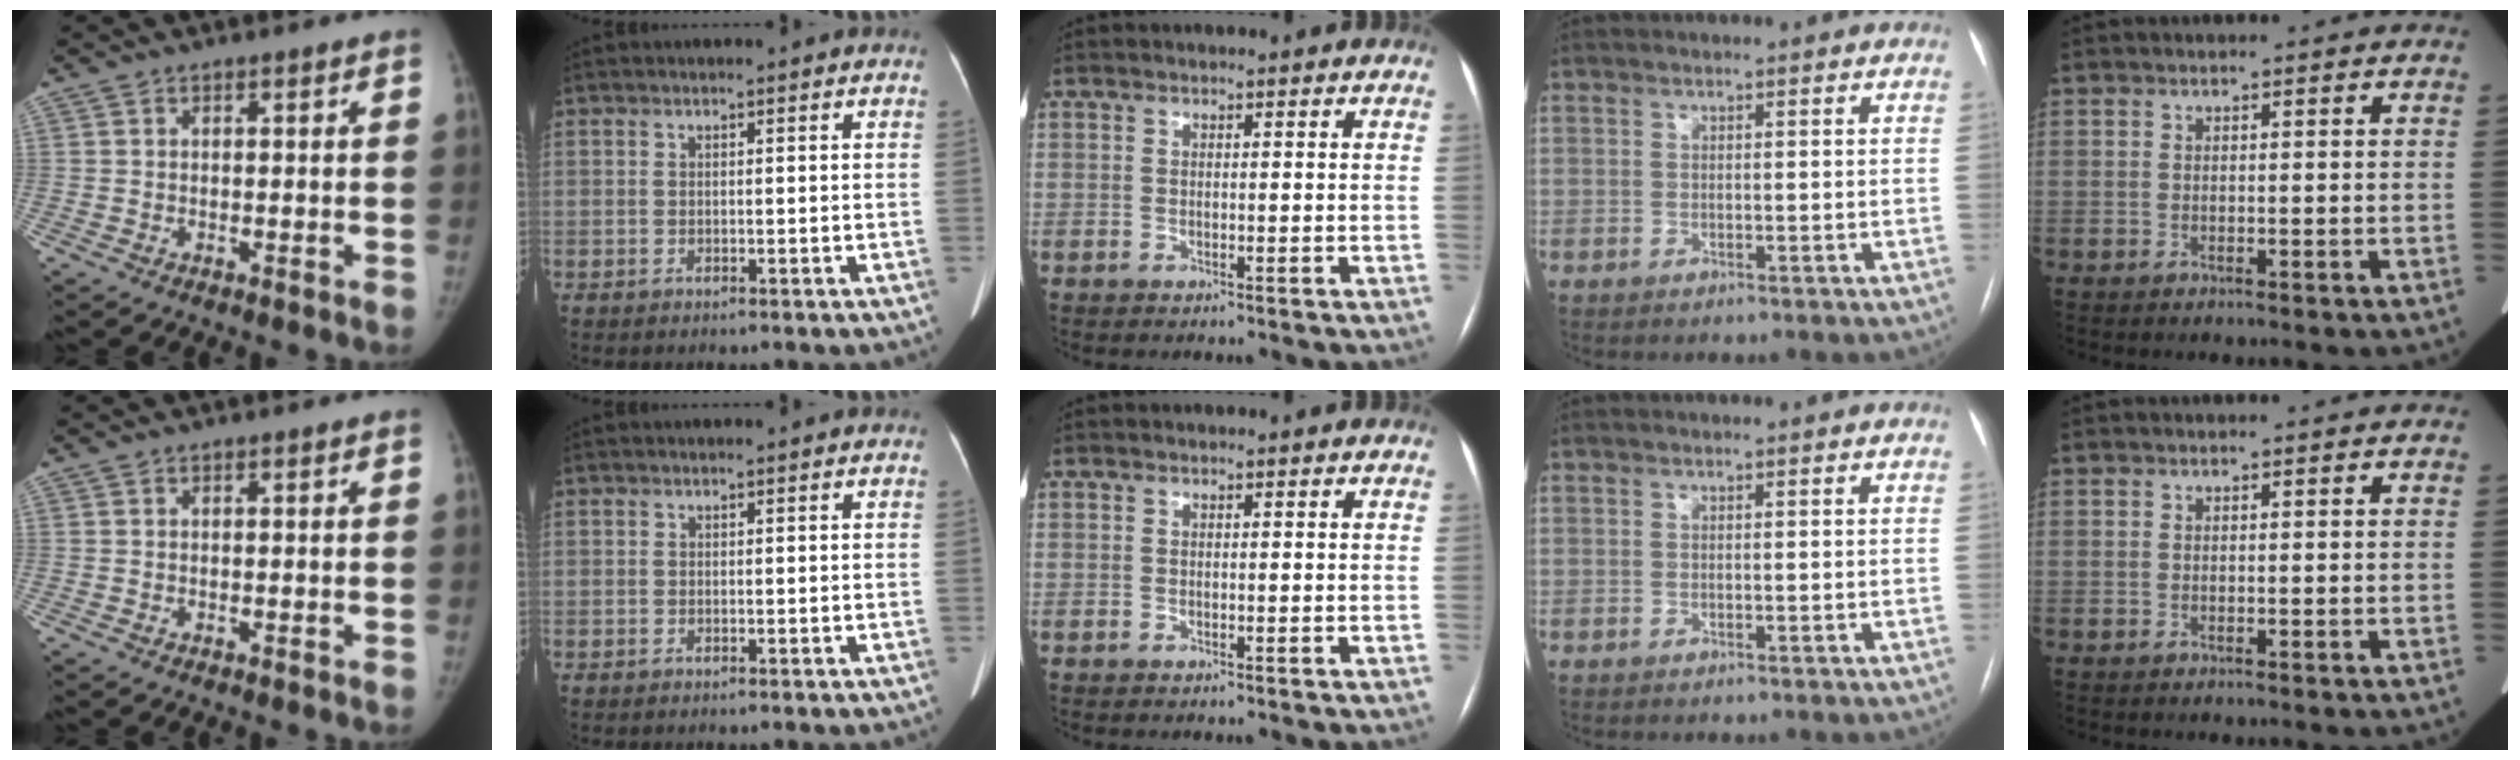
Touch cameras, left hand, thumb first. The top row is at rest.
{}